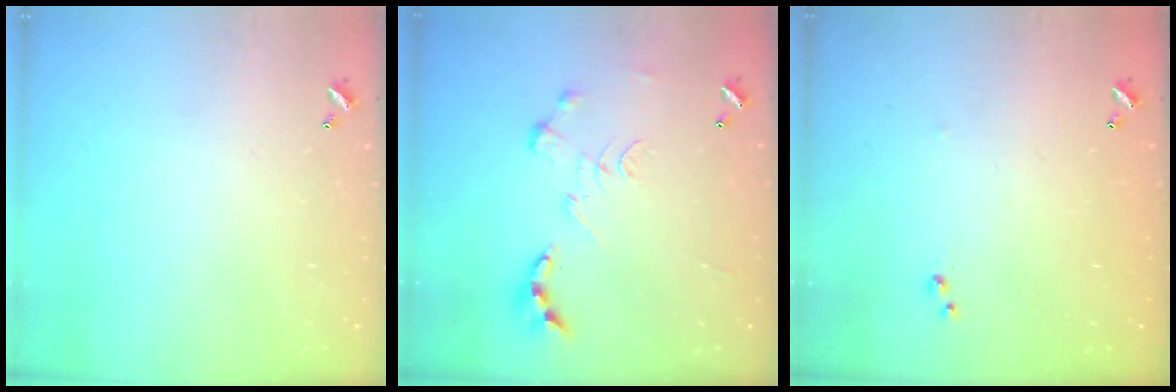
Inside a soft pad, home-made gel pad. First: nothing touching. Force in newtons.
{"total": 0.0}
{"total": 4.8, "press": 4.7, "slide": 0.4}